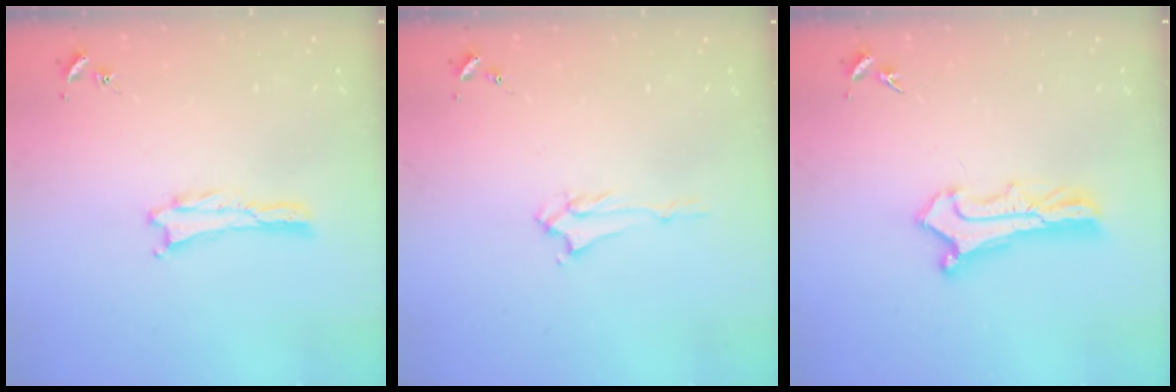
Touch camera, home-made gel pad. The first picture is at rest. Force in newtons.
{"total": 1.4, "press": 1.4, "slide": 0.3}
{"total": 2.9, "press": 2.9, "slide": 0.3}